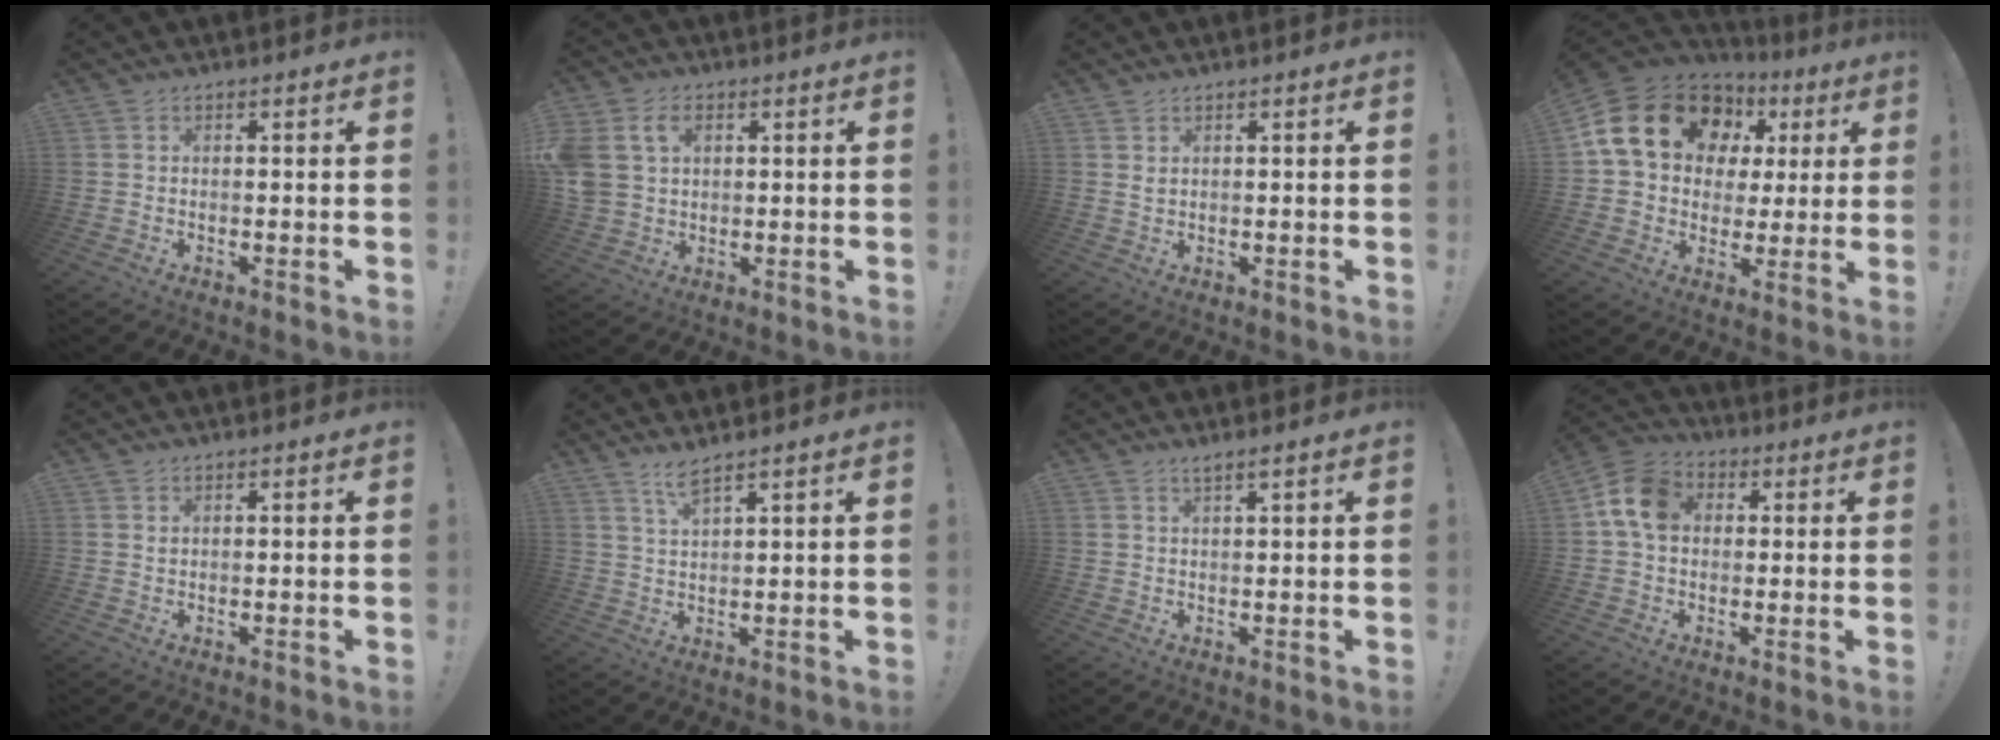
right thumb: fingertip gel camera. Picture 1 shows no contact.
{"total": 9.4, "force": [3.2, 7.2, 5.1], "torque": [-0.116, 0.003, 0.066]}
{"total": 1.2, "force": [0.8, 0.4, 0.8], "torque": [-0.012, -0.003, 0.014]}
{"total": 21.2, "force": [8.8, 15.0, 12.1], "torque": [-0.193, -0.026, 0.184]}
{"total": 0.6, "force": [0.4, 0.4, 0.1], "torque": [-0.001, 0.000, 0.008]}
{"total": 4.2, "force": [3.3, 0.2, 2.7], "torque": [-0.058, -0.014, 0.056]}
{"total": 1.7, "force": [1.2, -0.1, 1.2], "torque": [-0.023, -0.002, 0.020]}
{"total": 11.1, "force": [2.1, 8.3, 7.0], "torque": [-0.117, 0.014, 0.044]}